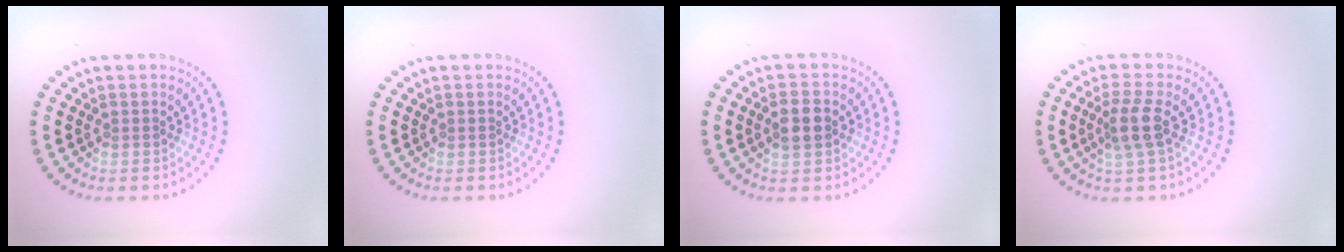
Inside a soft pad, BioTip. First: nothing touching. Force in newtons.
{"total": 0.0}
{"total": 2.5, "press": 2.5, "slide": 0.1}
{"total": 2.8, "press": 2.2, "slide": 1.7}